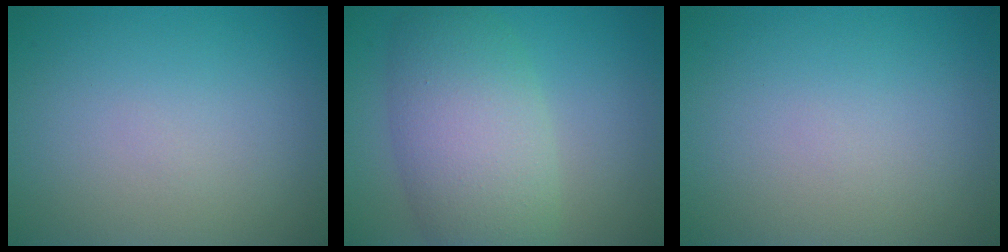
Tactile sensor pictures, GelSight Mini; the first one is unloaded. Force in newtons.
{"total": 7.6, "press": 7.6, "slide": 0.5}
{"total": 0.0}